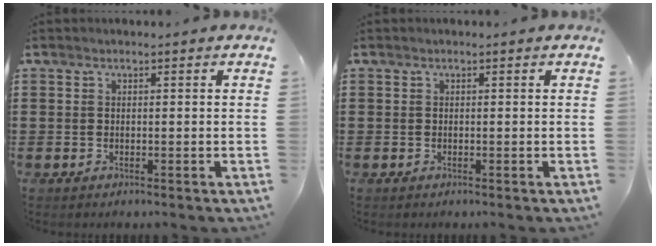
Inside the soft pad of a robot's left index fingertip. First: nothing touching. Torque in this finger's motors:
{"motor_torque": [0.00, 0.00, 0.00, 0.00]}